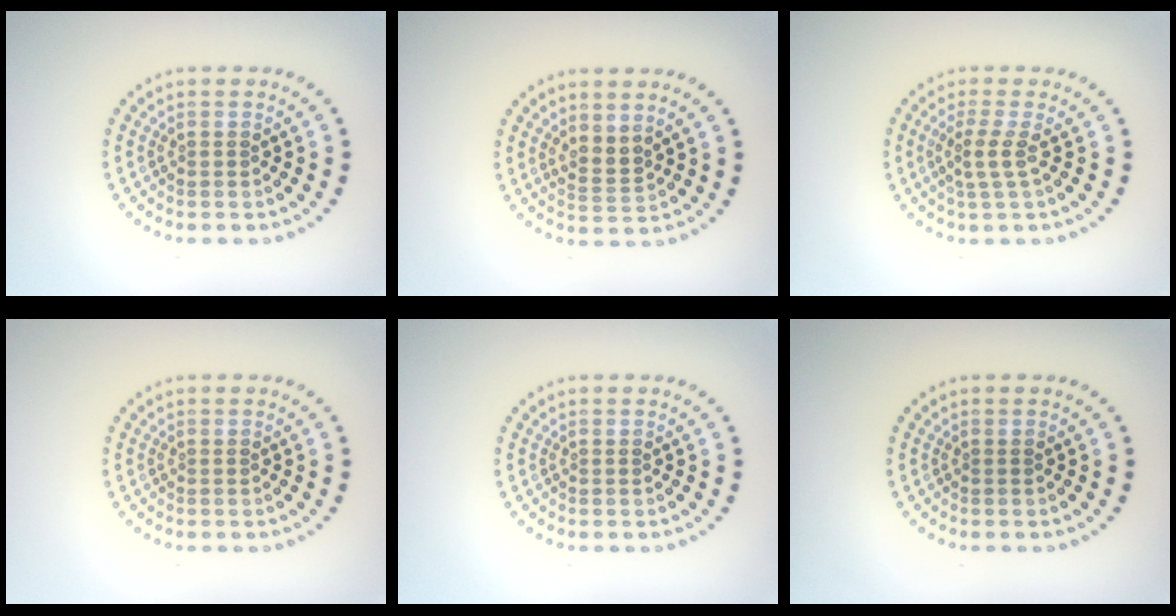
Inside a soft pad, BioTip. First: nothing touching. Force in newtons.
{"total": 2.0, "press": 1.4, "slide": 1.4}
{"total": 2.2, "press": 1.6, "slide": 1.5}
{"total": 0.0}
{"total": 0.0}
{"total": 0.0}